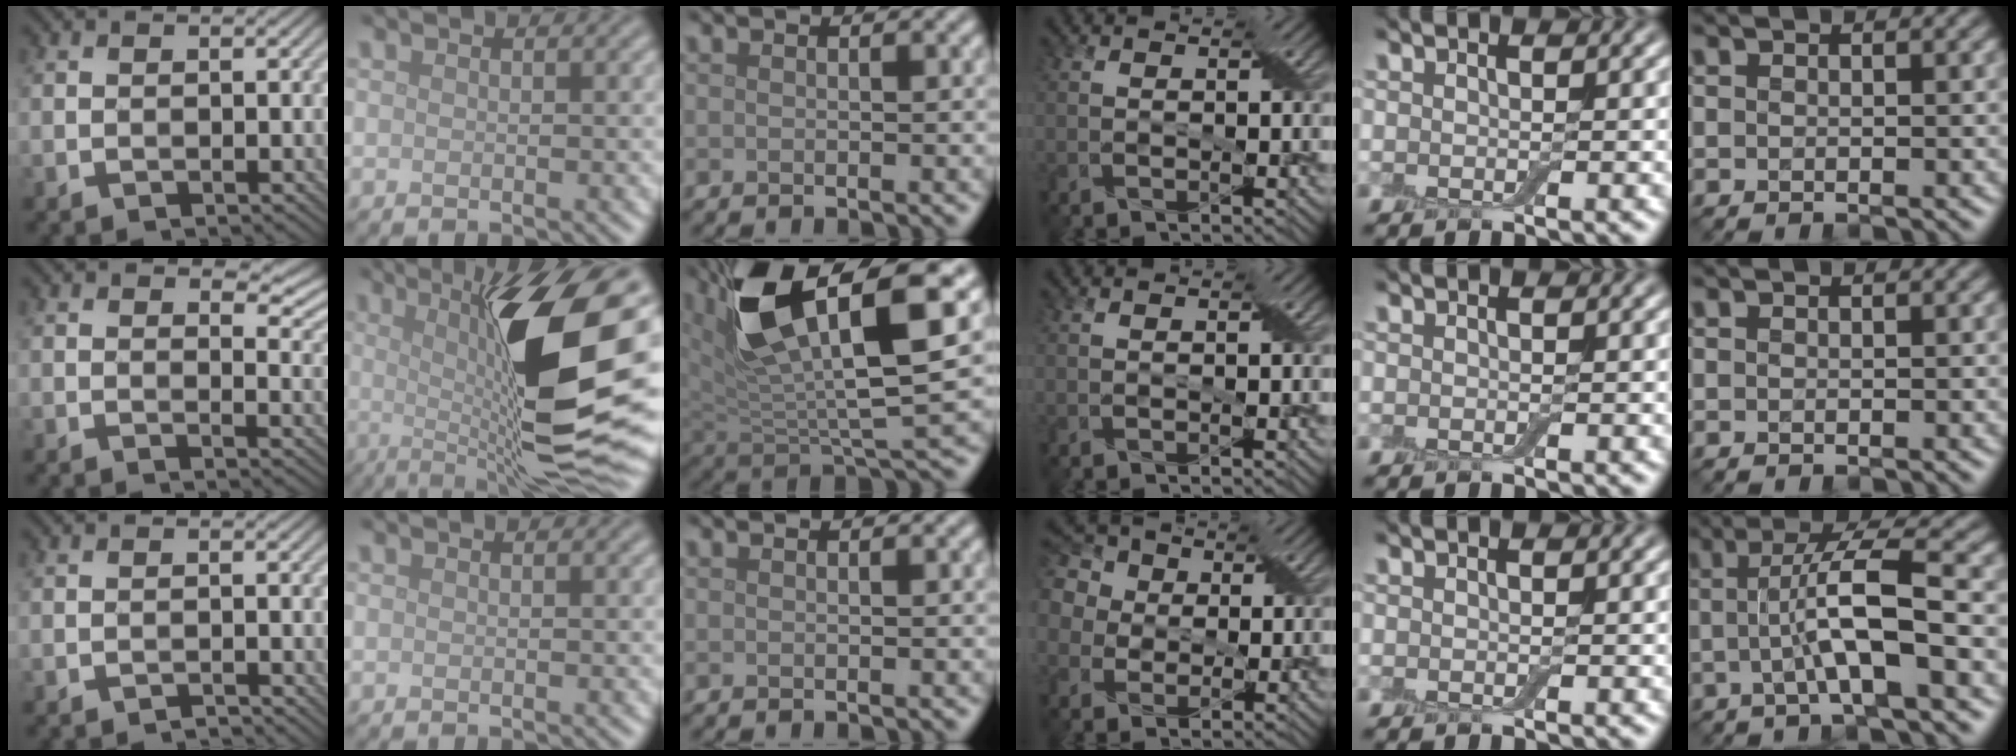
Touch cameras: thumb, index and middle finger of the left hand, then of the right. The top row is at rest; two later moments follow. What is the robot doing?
{"motion": "peel", "object": "adhesive wrap"}